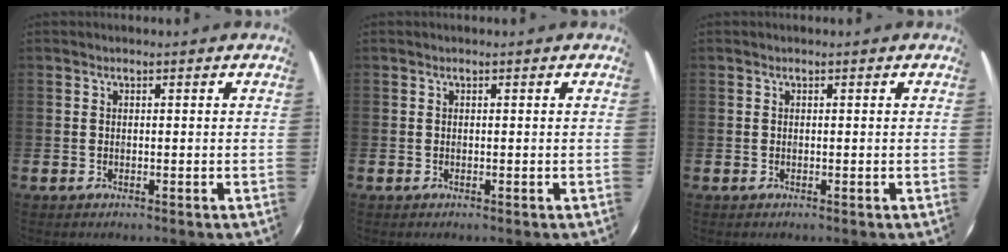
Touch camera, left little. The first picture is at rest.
{"total": 0.0}
{"total": 0.0}